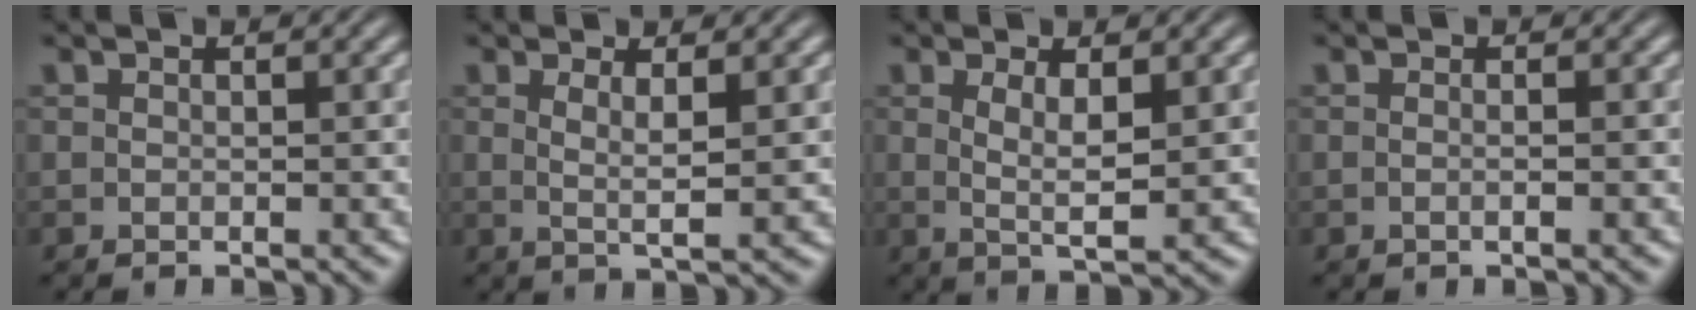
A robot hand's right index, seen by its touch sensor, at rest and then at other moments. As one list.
[{"total": 2.6, "force": [0.6, -0.6, 2.5], "torque": [-0.039, -0.011, 0.016]}, {"total": 3.5, "force": [0.3, 0.3, 3.5], "torque": [-0.056, -0.015, 0.015]}, {"total": 1.0, "force": [-0.7, -0.4, 0.7], "torque": [-0.017, -0.005, -0.009]}]